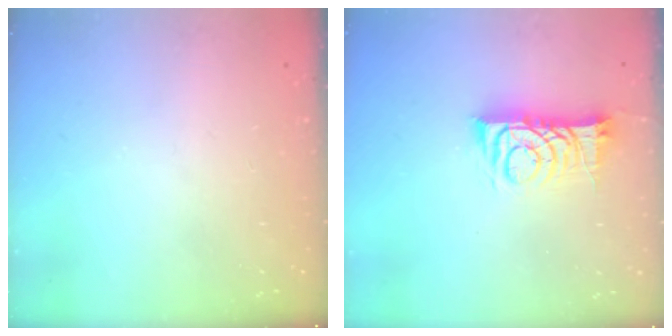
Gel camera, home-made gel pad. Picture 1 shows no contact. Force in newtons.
{"total": 9.2, "press": 9.2, "slide": 0.1}